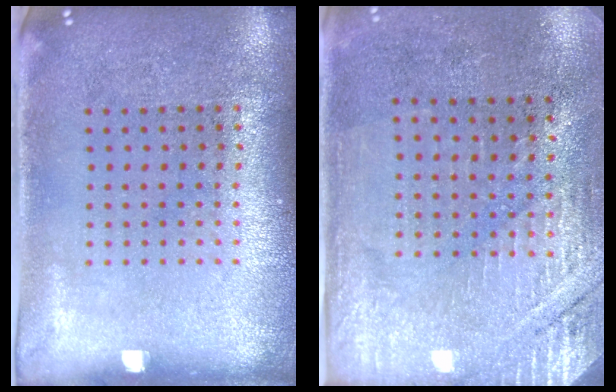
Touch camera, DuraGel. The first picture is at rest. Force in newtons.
{"total": 2.9, "press": 2.7, "slide": 1.1}